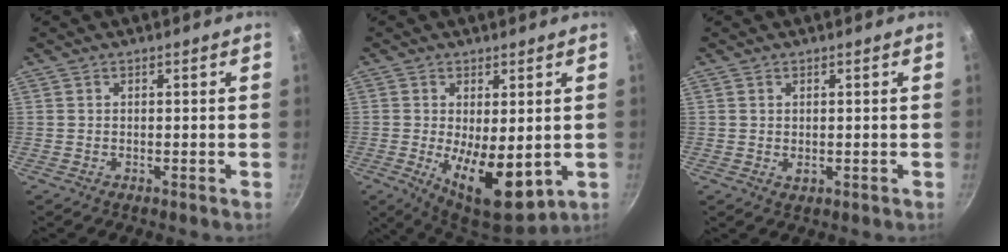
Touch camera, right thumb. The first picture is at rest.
{"total": 12.5, "force": [-1.4, 5.6, 11.1], "torque": [-0.160, -0.018, -0.008]}
{"total": 1.1, "force": [0.1, 0.7, 0.8], "torque": [-0.013, -0.002, 0.002]}